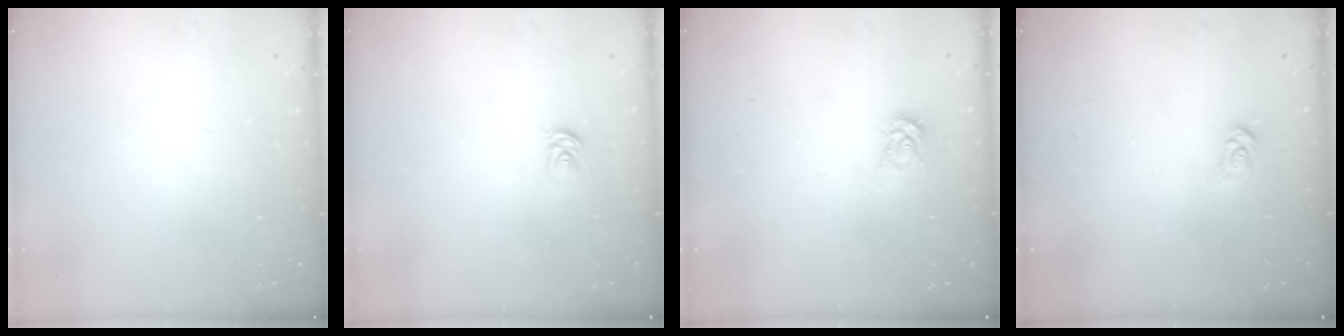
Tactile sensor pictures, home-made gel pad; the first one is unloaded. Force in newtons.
{"total": 2.6, "press": 2.6, "slide": 0.3}
{"total": 3.1, "press": 3.1, "slide": 0.0}
{"total": 3.8, "press": 3.8, "slide": 0.4}